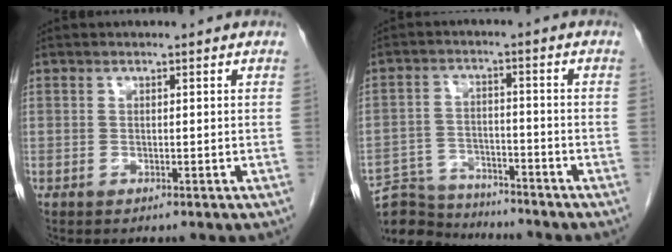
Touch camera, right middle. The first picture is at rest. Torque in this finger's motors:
{"motor_torque": [0.28, -0.19, 0.02, -0.03]}